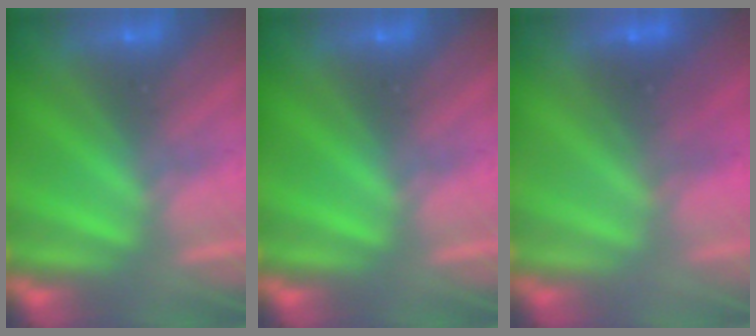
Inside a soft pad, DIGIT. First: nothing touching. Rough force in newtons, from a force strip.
{"total": 0.0}
{"total": 1.7}